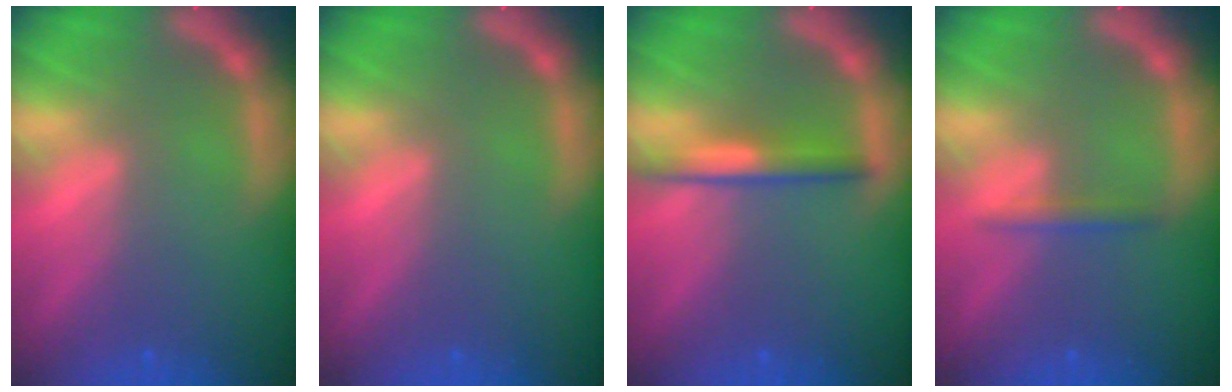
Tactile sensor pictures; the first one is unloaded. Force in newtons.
{"total": 0.0}
{"total": 3.0}
{"total": 1.4}